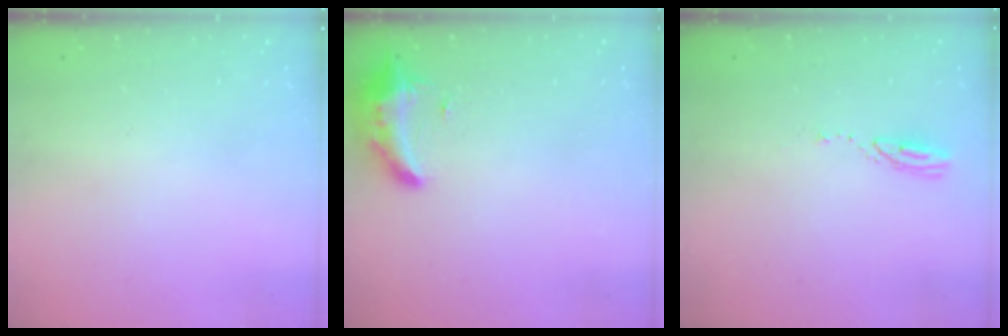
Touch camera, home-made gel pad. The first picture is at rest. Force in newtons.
{"total": 12.2, "press": 9.7, "slide": 7.4}
{"total": 4.1, "press": 4.1, "slide": 0.3}